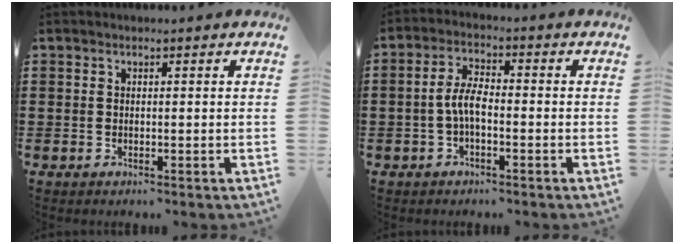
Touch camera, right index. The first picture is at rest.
{"total": 4.8, "force": [-1.1, 1.8, 4.3], "torque": [-0.103, -0.001, -0.029]}